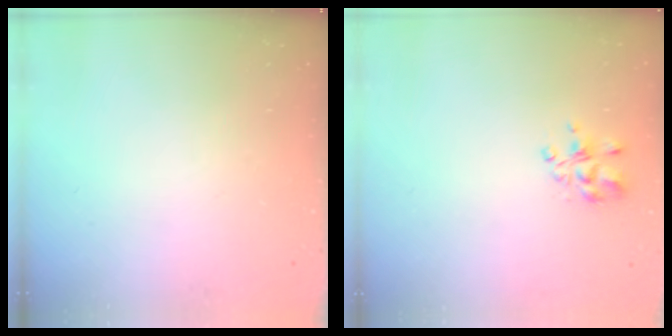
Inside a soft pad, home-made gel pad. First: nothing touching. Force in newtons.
{"total": 3.5, "press": 3.5, "slide": 0.2}